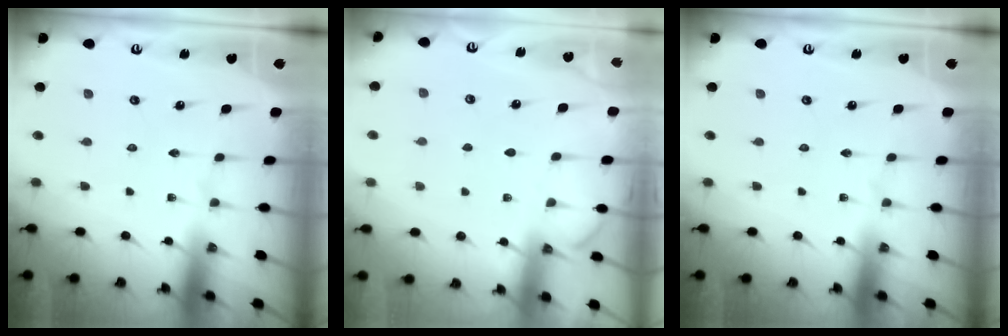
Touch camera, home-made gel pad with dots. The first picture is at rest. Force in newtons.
{"total": 2.4, "press": 2.4, "slide": 0.4}
{"total": 0.0}